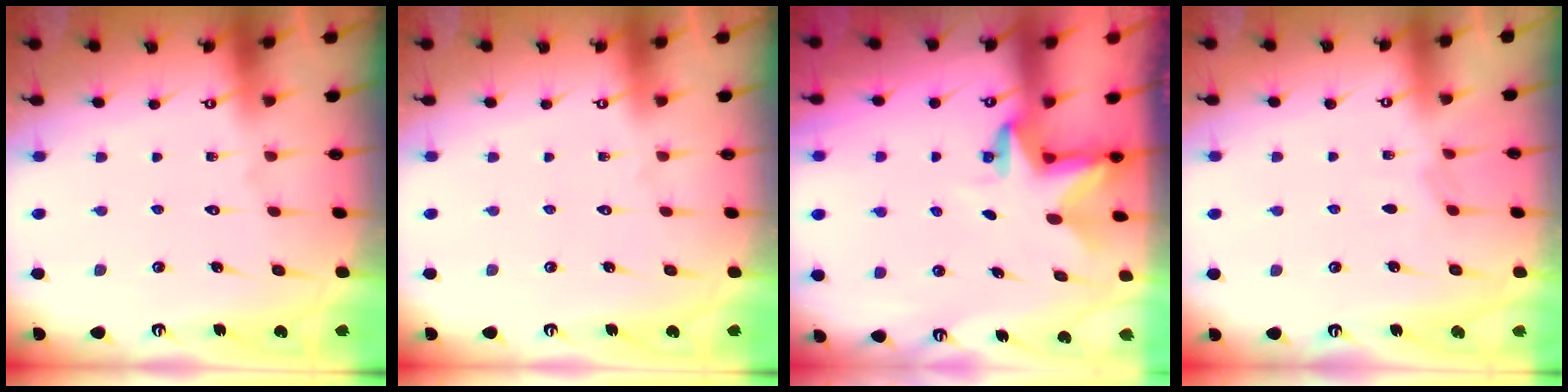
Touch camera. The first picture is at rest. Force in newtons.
{"total": 0.0}
{"total": 2.9, "press": 2.9, "slide": 0.1}
{"total": 2.6, "press": 2.5, "slide": 0.5}